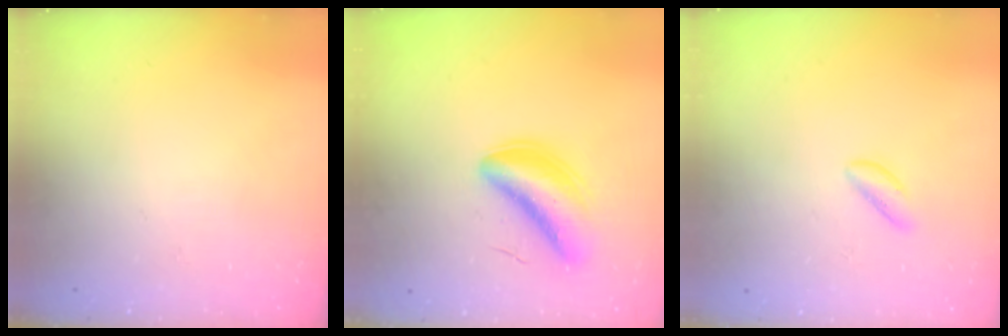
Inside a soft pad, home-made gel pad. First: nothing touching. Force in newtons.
{"total": 6.2, "press": 6.0, "slide": 1.5}
{"total": 1.7, "press": 1.6, "slide": 0.7}